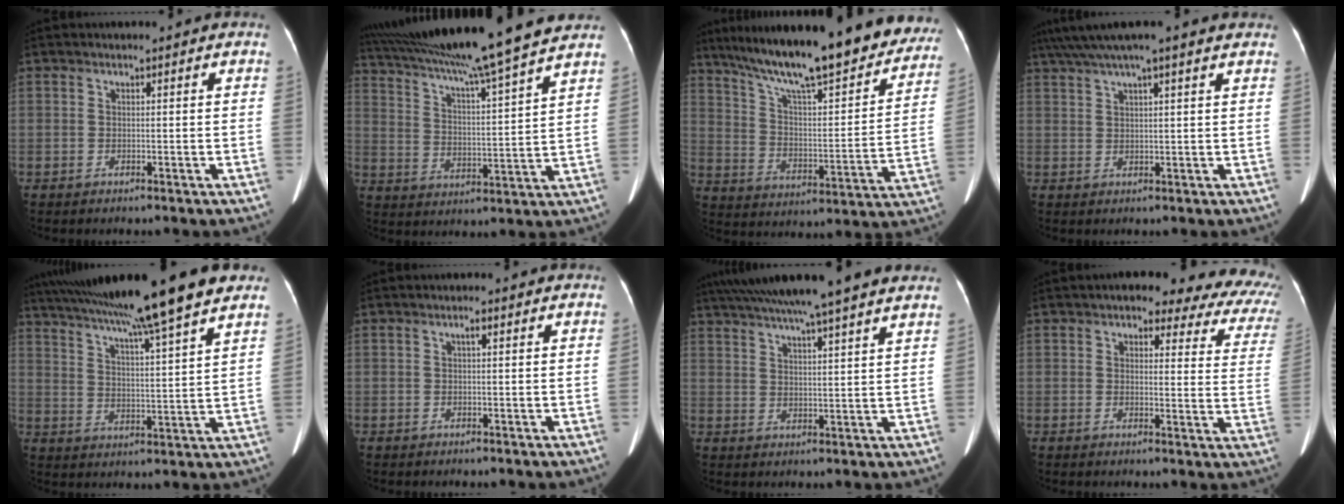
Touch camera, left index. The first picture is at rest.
{"total": 21.5, "force": [18.5, -1.5, 10.9], "torque": [-0.191, 0.002, 0.285]}
{"total": 29.5, "force": [24.6, 5.2, 15.4], "torque": [-0.246, -0.024, 0.340]}
{"total": 11.4, "force": [9.2, 0.6, 6.7], "torque": [-0.124, 0.051, 0.130]}
{"total": 20.5, "force": [16.4, -0.8, 12.2], "torque": [-0.211, 0.014, 0.249]}
{"total": 1.0, "force": [0.4, 0.1, 0.9], "torque": [-0.017, 0.003, 0.005]}
{"total": 18.1, "force": [15.2, -0.3, 9.8], "torque": [-0.174, 0.027, 0.213]}
{"total": 16.3, "force": [12.6, 5.8, 8.4], "torque": [-0.075, 0.000, 0.118]}